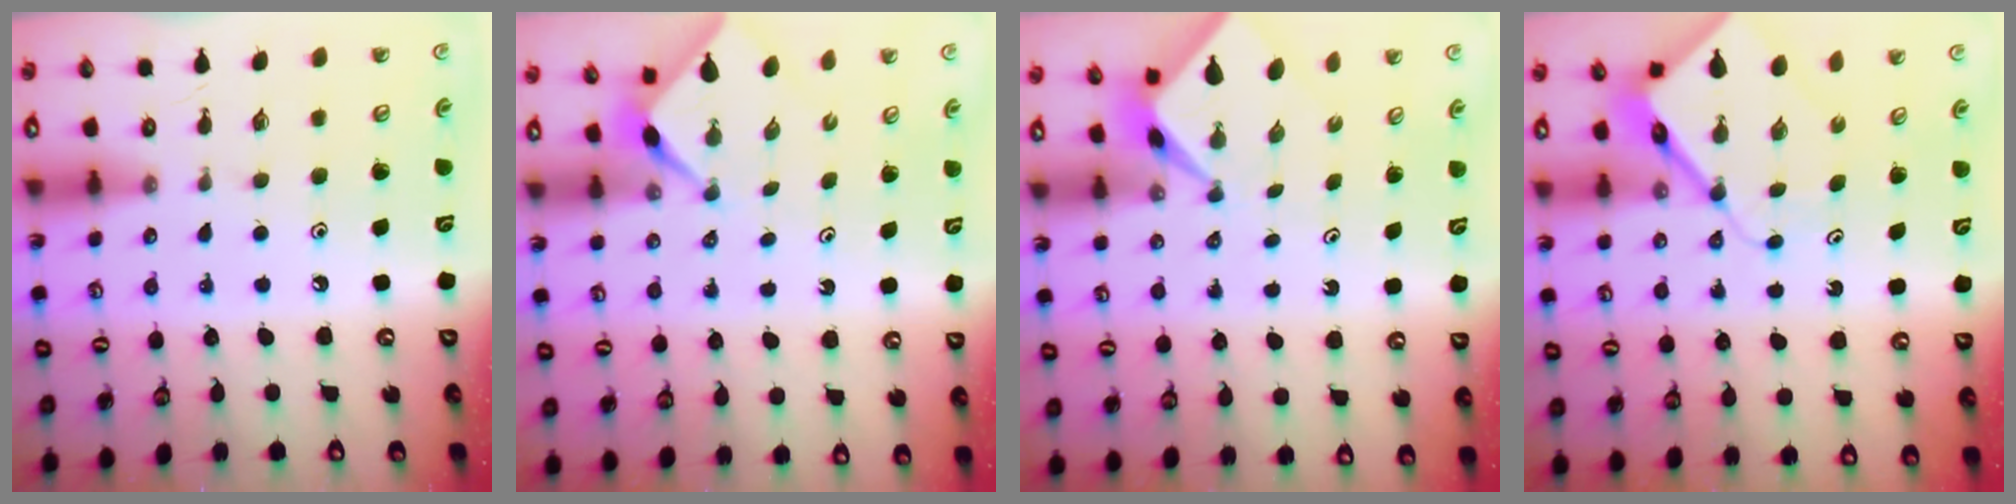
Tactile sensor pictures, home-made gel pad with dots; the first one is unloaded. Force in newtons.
{"total": 2.4, "press": 2.3, "slide": 0.3}
{"total": 1.6, "press": 1.5, "slide": 0.2}
{"total": 8.8, "press": 8.7, "slide": 0.9}